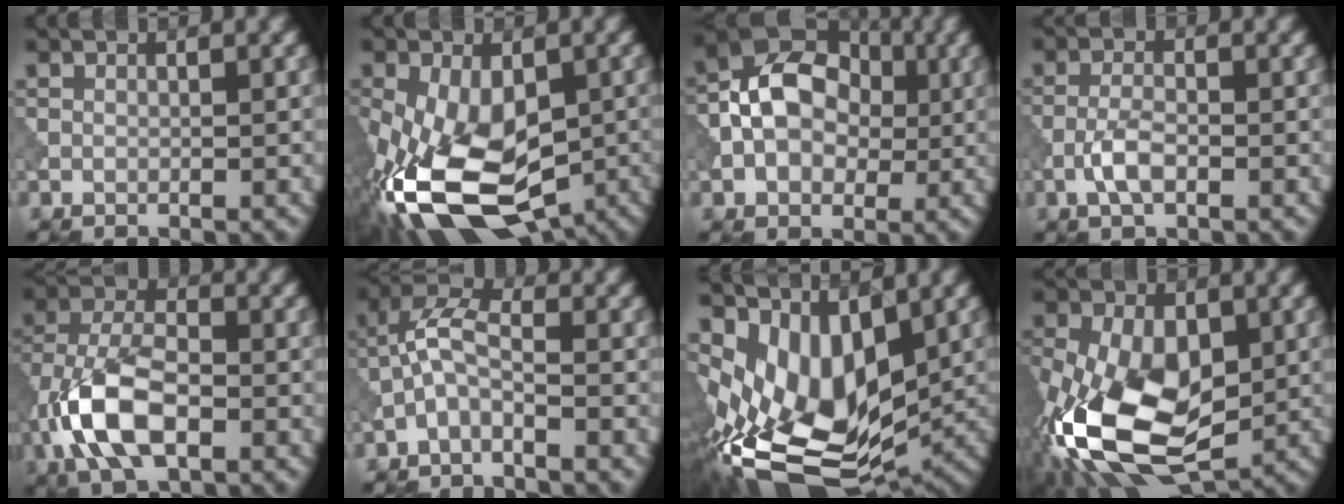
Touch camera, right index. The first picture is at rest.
{"total": 14.9, "force": [-5.0, 8.4, 11.2], "torque": [-0.247, -0.053, -0.072]}
{"total": 9.1, "force": [0.0, 6.9, 5.9], "torque": [-0.095, 0.025, -0.016]}
{"total": 2.7, "force": [-1.2, 1.1, 2.2], "torque": [-0.047, 0.003, -0.030]}
{"total": 8.2, "force": [-2.9, 4.2, 6.4], "torque": [-0.138, 0.003, -0.066]}
{"total": 3.5, "force": [-1.5, 1.3, 2.9], "torque": [-0.063, 0.017, -0.041]}
{"total": 12.1, "force": [0.2, 7.3, 9.6], "torque": [-0.176, -0.030, 0.018]}
{"total": 13.9, "force": [-3.1, 8.4, 10.7], "torque": [-0.240, -0.019, -0.056]}